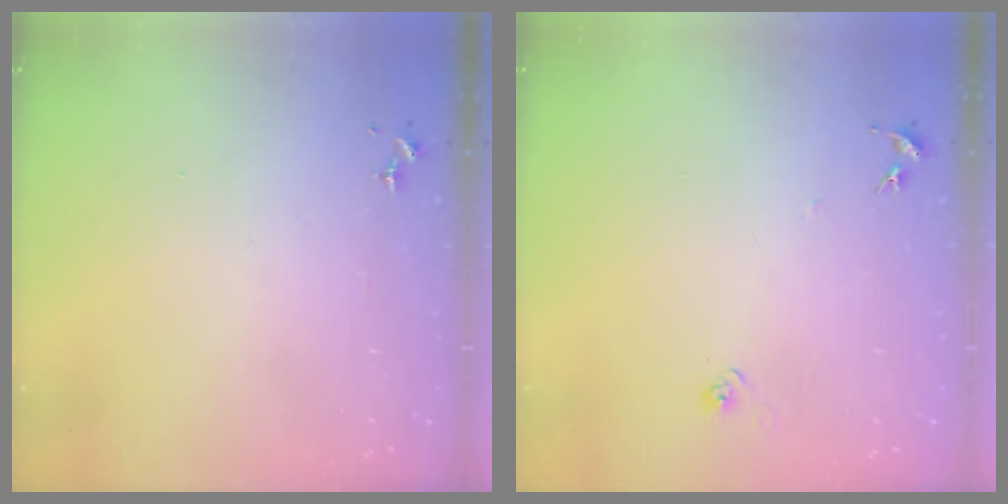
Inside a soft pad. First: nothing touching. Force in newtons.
{"total": 5.0, "press": 5.0, "slide": 0.7}